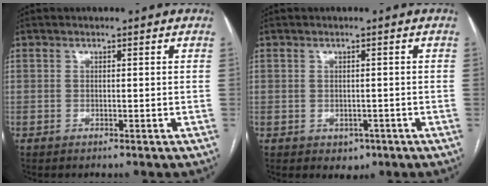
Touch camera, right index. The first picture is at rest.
{"total": 2.5, "force": [-0.9, 2.0, 1.0], "torque": [-0.008, 0.002, -0.002]}